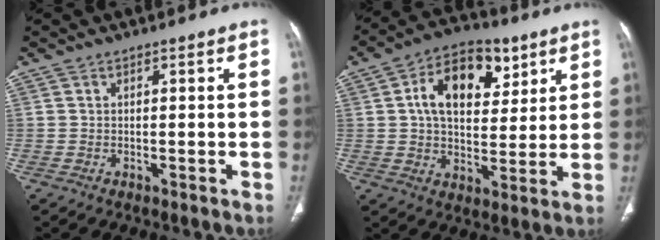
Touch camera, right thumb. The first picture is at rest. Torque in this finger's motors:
{"motor_torque": [1.31, 1.55, 0.10, 0.10, 0.20]}